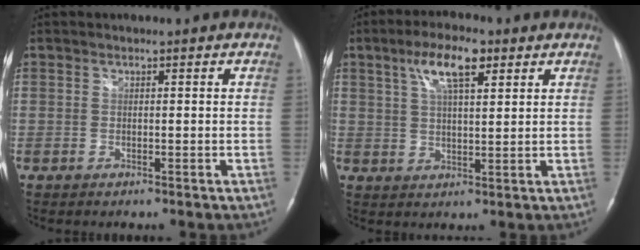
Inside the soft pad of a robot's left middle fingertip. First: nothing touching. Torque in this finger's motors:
{"motor_torque": [0.84, 0.32, 0.41, 0.11]}